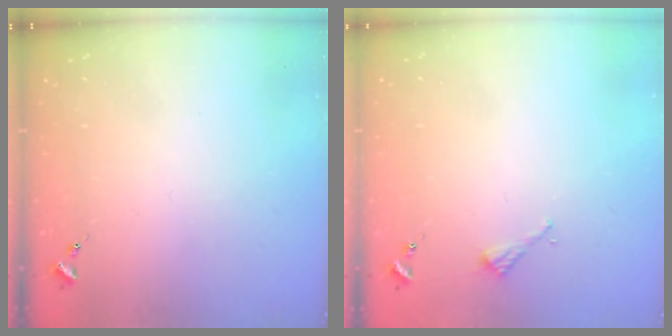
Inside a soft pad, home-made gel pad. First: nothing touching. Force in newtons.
{"total": 2.2, "press": 2.2, "slide": 0.2}